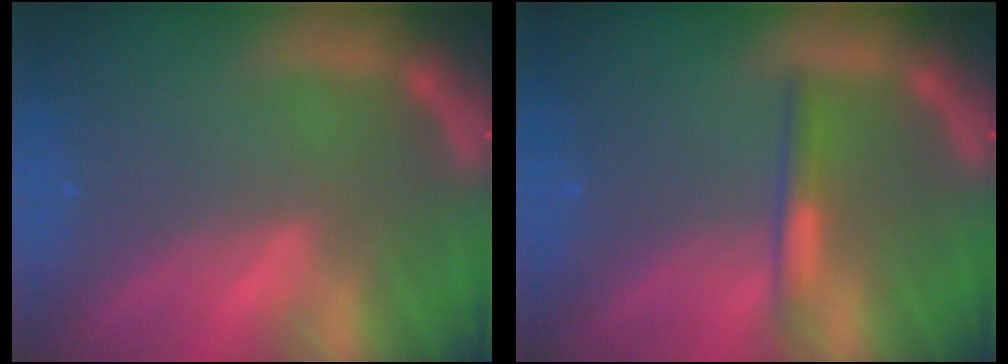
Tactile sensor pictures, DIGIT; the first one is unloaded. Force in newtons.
{"total": 1.9}